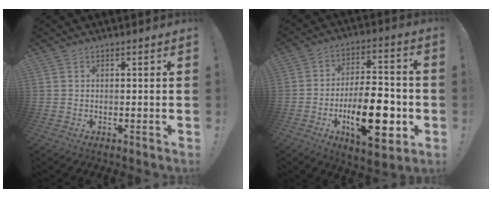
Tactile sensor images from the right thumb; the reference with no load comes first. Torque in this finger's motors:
{"motor_torque": [0.99, 0.84, 0.87, 0.32, 0.18]}